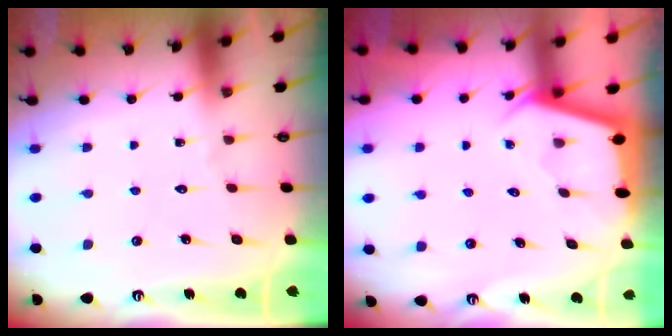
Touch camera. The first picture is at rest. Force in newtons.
{"total": 2.7, "press": 2.7, "slide": 0.2}